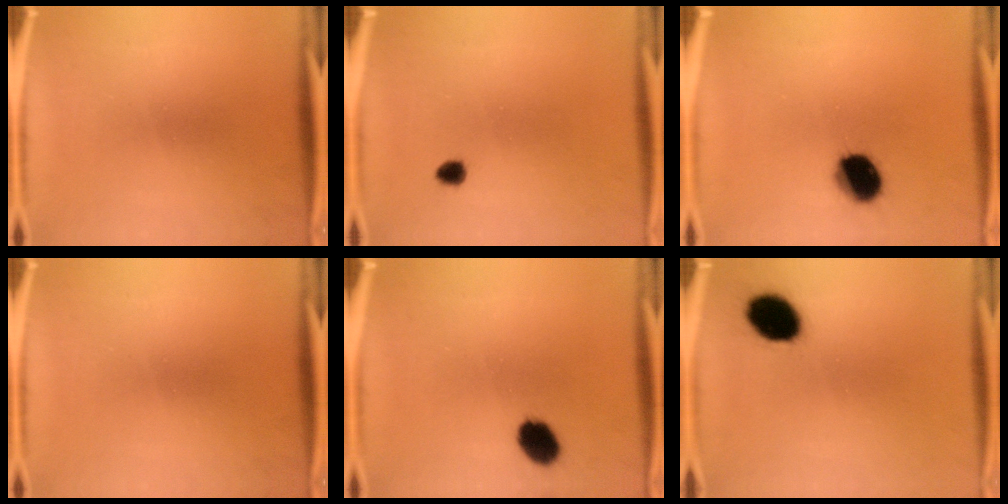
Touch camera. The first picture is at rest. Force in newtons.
{"total": 1.6}
{"total": 10.5}
{"total": 0.0}
{"total": 6.4}
{"total": 11.7}